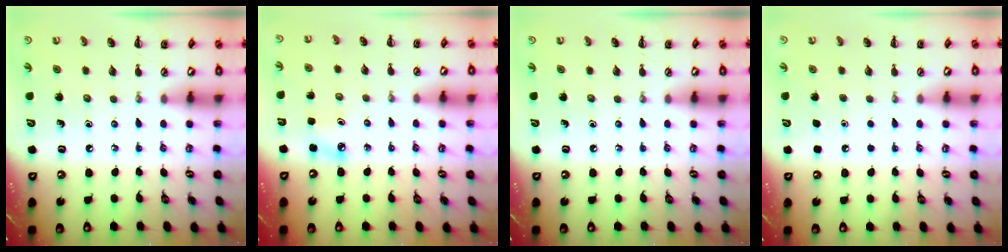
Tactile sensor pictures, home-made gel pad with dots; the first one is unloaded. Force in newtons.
{"total": 4.1, "press": 4.0, "slide": 1.0}
{"total": 0.0}
{"total": 1.8, "press": 1.7, "slide": 0.1}